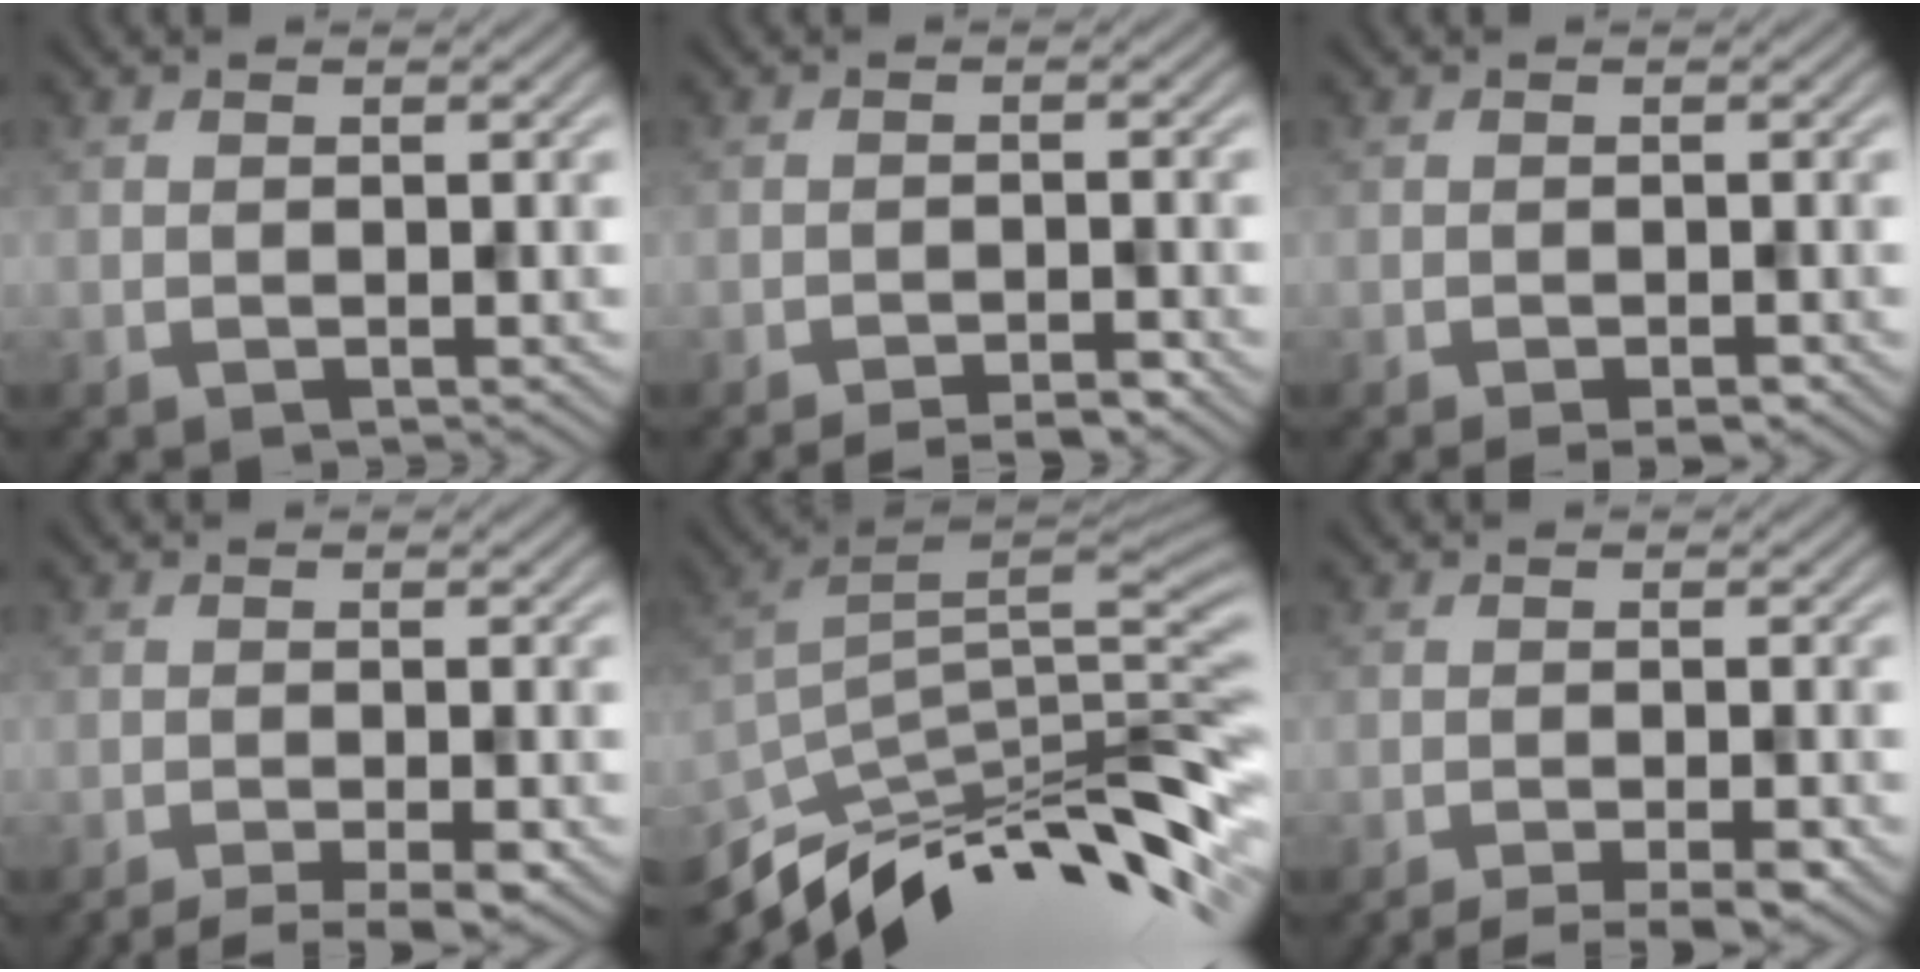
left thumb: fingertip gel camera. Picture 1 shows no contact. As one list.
[{"total": 3.1, "force": [-2.7, 0.2, 1.5], "torque": [-0.020, 0.006, -0.041]}, {"total": 1.9, "force": [-1.3, 0.5, 1.2], "torque": [-0.017, -0.001, -0.016]}, {"total": 4.9, "force": [-3.9, 0.8, 2.9], "torque": [-0.043, -0.005, -0.060]}, {"total": 12.8, "force": [-7.9, 3.0, 9.6], "torque": [-0.186, 0.005, -0.139]}, {"total": 4.7, "force": [-3.7, 0.7, 2.7], "torque": [-0.041, -0.001, -0.056]}]